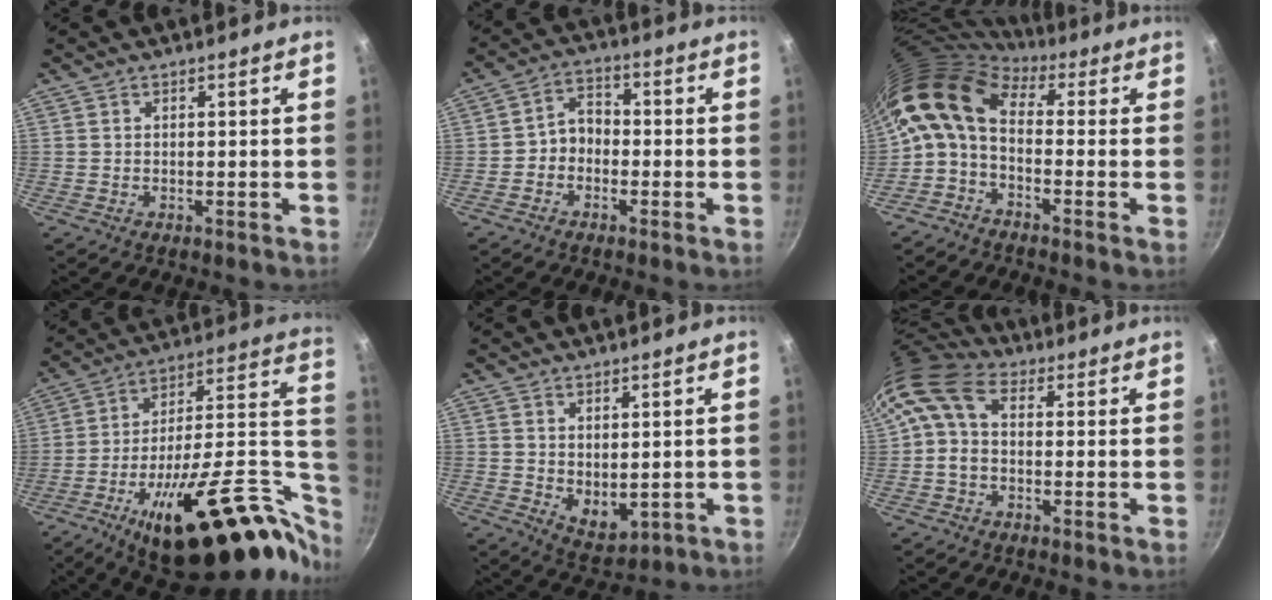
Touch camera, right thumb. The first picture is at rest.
{"total": 4.8, "force": [-1.5, 3.8, 2.6], "torque": [-0.022, 0.029, -0.037]}
{"total": 11.3, "force": [0.5, 6.8, 9.1], "torque": [-0.175, 0.026, -0.010]}
{"total": 36.4, "force": [-10.2, 15.3, 31.4], "torque": [-0.422, 0.048, -0.147]}
{"total": 5.5, "force": [1.1, 3.4, 4.2], "torque": [-0.050, -0.022, 0.031]}
{"total": 7.9, "force": [1.4, 5.4, 5.5], "torque": [-0.102, 0.018, 0.009]}